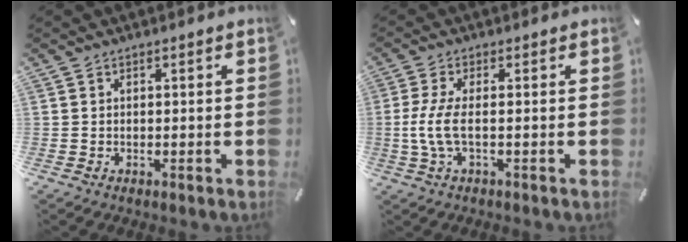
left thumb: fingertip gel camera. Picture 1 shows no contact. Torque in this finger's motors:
{"motor_torque": [0.17, 0.10, 0.67, 0.21, 0.14]}